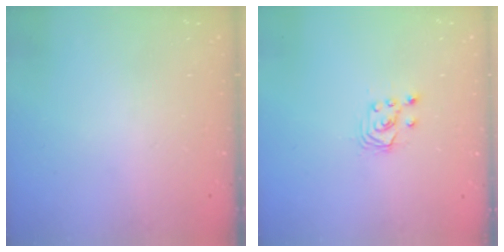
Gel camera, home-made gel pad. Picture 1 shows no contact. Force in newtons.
{"total": 2.9, "press": 2.9, "slide": 0.2}